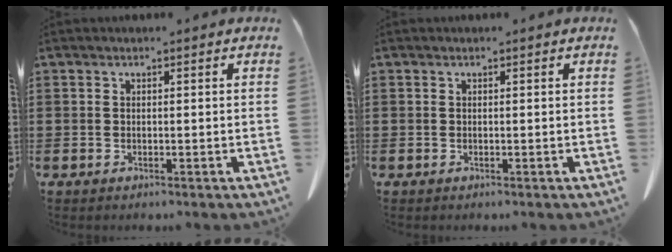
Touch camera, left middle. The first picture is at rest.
{"total": 0.0}